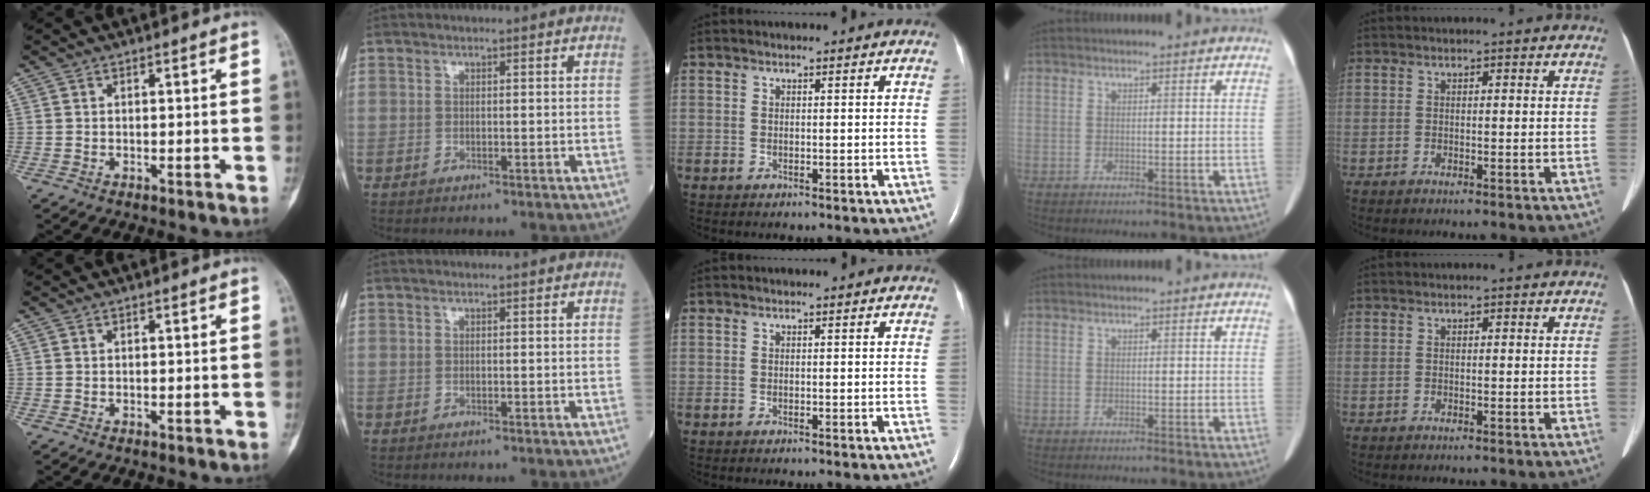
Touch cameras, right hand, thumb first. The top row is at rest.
{}